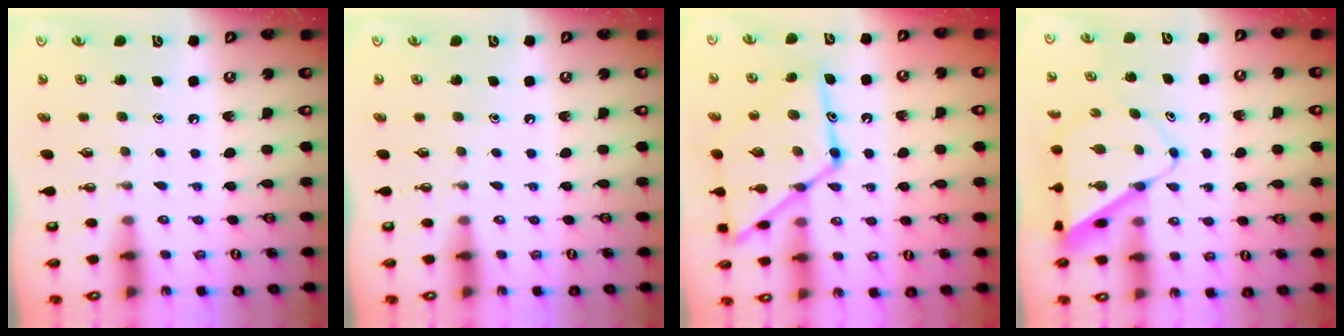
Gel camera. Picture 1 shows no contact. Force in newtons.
{"total": 0.0}
{"total": 18.7, "press": 18.6, "slide": 1.7}
{"total": 7.7, "press": 7.7, "slide": 0.4}